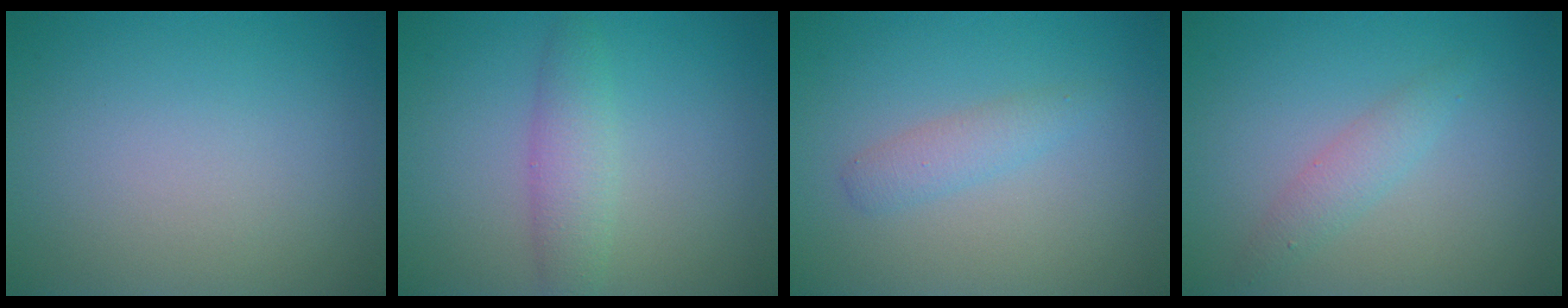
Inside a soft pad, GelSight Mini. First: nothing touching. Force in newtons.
{"total": 2.7, "press": 2.7, "slide": 0.1}
{"total": 1.7, "press": 1.7, "slide": 0.0}
{"total": 1.7, "press": 1.7, "slide": 0.0}